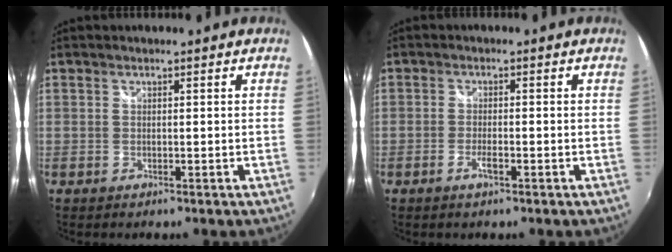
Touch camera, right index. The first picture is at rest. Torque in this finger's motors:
{"motor_torque": [-0.38, 0.00, -0.05, 0.00]}